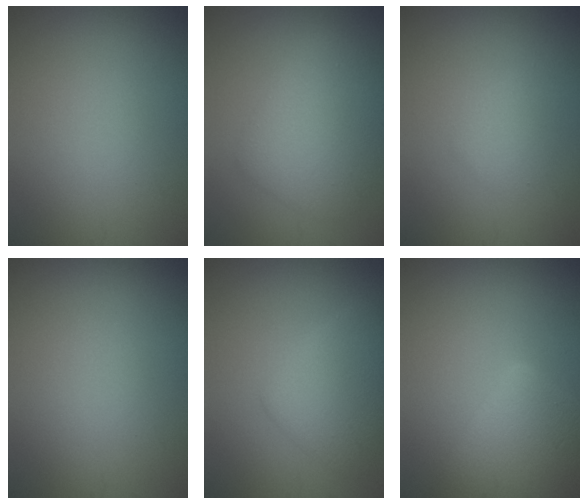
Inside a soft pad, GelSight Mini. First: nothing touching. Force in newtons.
{"total": 4.6, "press": 4.6, "slide": 0.2}
{"total": 1.4, "press": 1.4, "slide": 0.1}
{"total": 0.0}
{"total": 3.9, "press": 3.9, "slide": 0.1}
{"total": 7.8, "press": 7.8, "slide": 0.5}